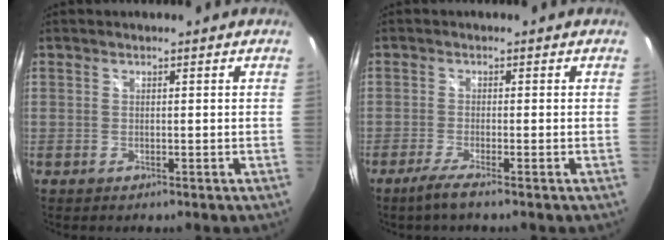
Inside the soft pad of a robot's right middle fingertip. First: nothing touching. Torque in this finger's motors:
{"motor_torque": [0.41, -0.42, 0.02, 0.01]}